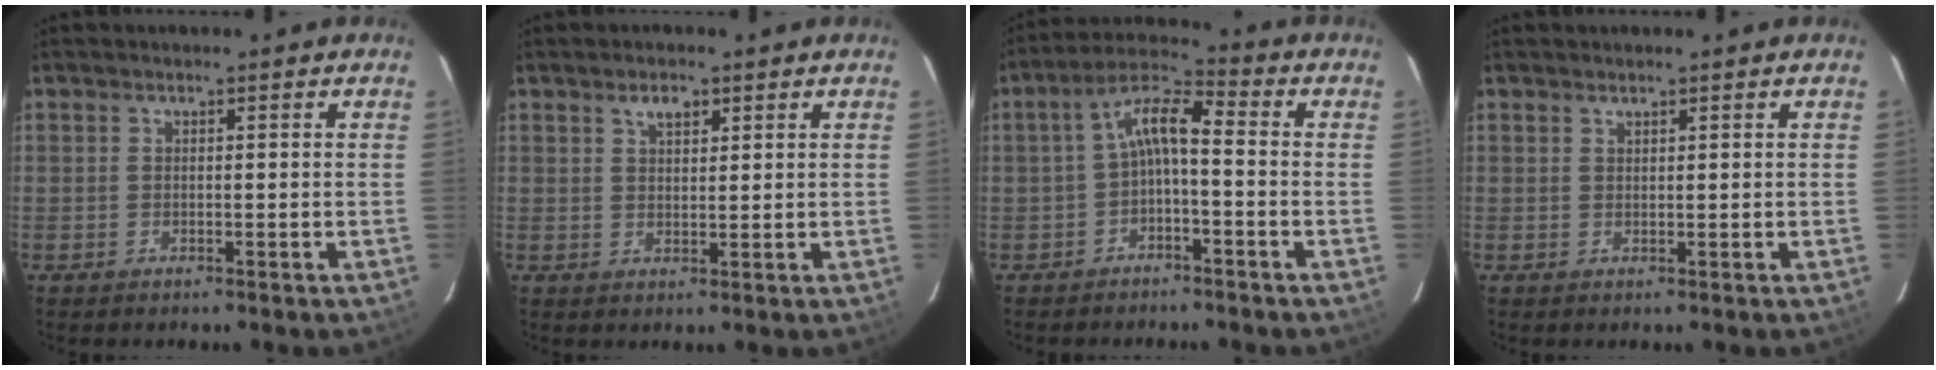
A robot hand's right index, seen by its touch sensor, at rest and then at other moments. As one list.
[{"total": 3.1, "force": [1.9, 1.6, 1.9], "torque": [-0.029, 0.009, 0.033]}, {"total": 6.4, "force": [-1.6, 2.0, 5.9], "torque": [-0.127, 0.024, -0.031]}, {"total": 0.7, "force": [0.6, 0.2, 0.2], "torque": [-0.002, 0.003, 0.013]}]